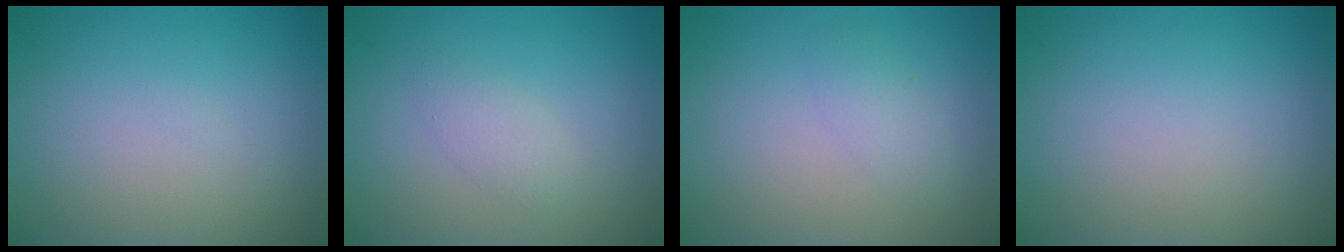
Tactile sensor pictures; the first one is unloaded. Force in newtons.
{"total": 1.6, "press": 1.6, "slide": 0.1}
{"total": 1.5, "press": 1.5, "slide": 0.1}
{"total": 0.0}